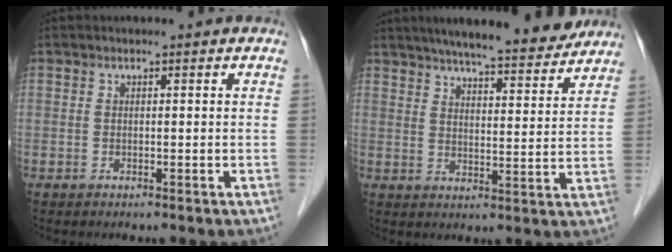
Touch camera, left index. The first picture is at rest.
{"total": 16.9, "force": [14.8, 2.4, 7.7], "torque": [-0.109, 0.007, 0.202]}